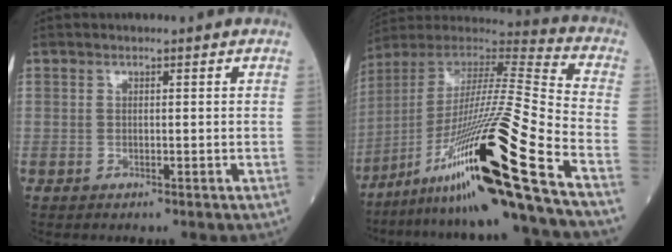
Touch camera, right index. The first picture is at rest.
{"total": 27.2, "force": [-14.7, -1.6, 22.8], "torque": [-0.396, -0.040, -0.267]}